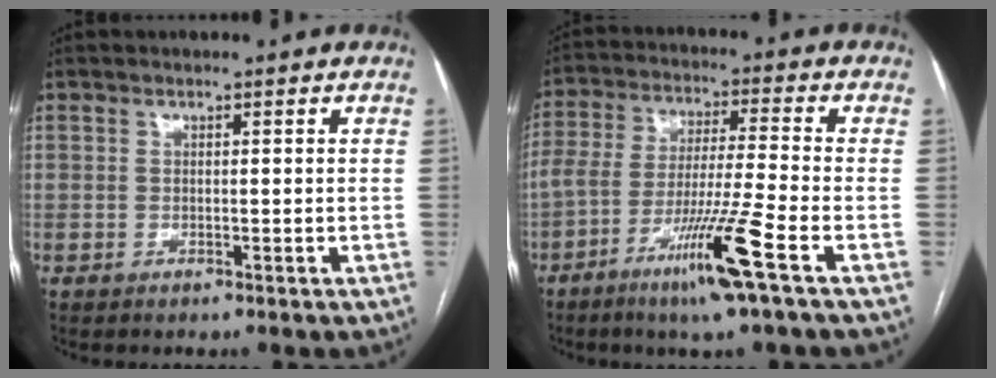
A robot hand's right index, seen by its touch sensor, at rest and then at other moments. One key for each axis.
{"total": 12.2, "fx": -6.4, "fy": -1.1, "fz": 10.3, "tx": -0.203, "ty": -0.017, "tz": -0.119}